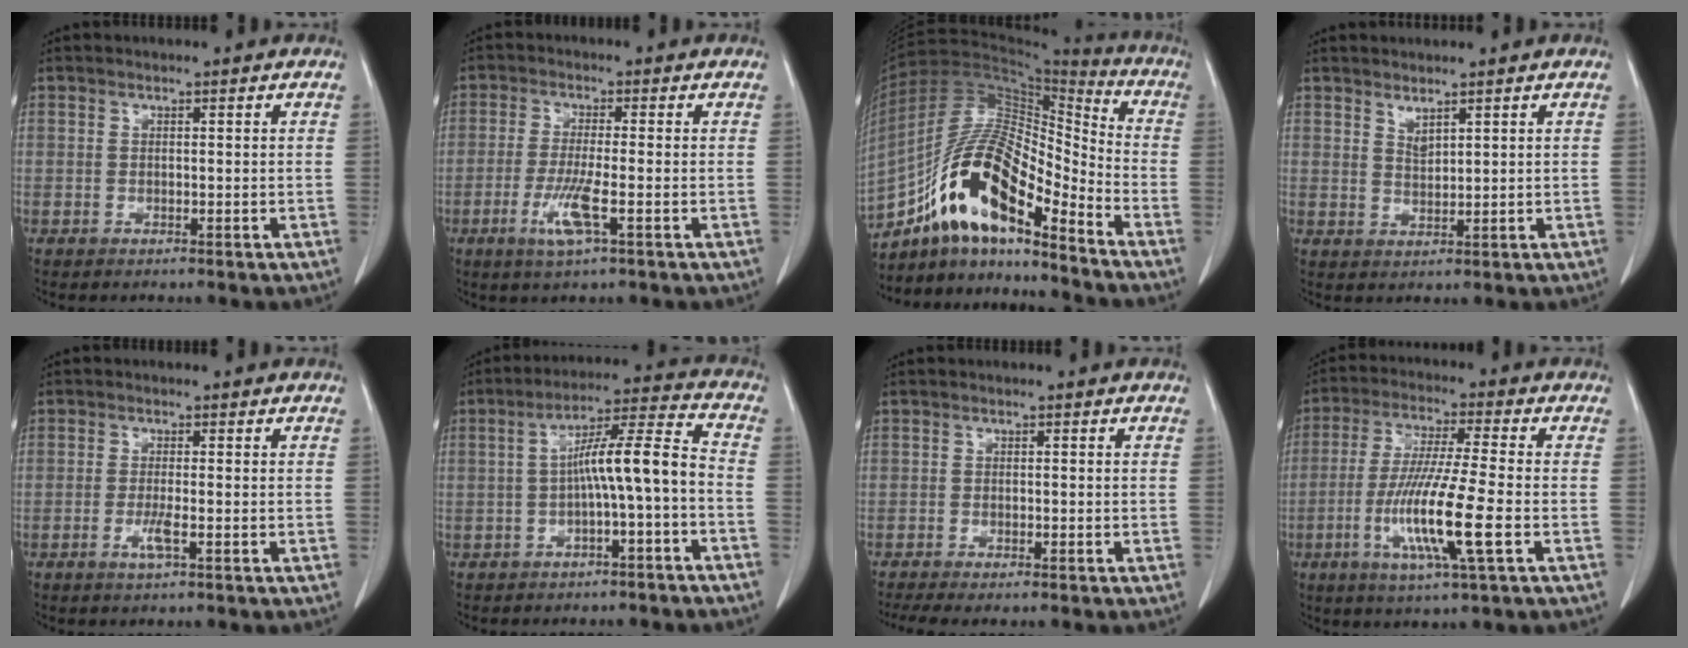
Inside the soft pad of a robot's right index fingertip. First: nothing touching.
{"total": 5.6, "force": [-2.2, 0.1, 5.2], "torque": [-0.107, -0.012, -0.041]}
{"total": 16.6, "force": [-10.8, 4.0, 11.9], "torque": [-0.228, 0.028, -0.190]}
{"total": 2.1, "force": [1.5, -0.4, 1.4], "torque": [-0.026, -0.007, 0.030]}
{"total": 2.3, "force": [-0.9, 0.0, 2.1], "torque": [-0.042, -0.004, -0.017]}
{"total": 9.1, "force": [-2.1, 0.2, 8.9], "torque": [-0.146, 0.032, -0.033]}
{"total": 5.1, "force": [-4.2, 0.4, 3.0], "torque": [-0.040, -0.008, -0.063]}
{"total": 12.5, "force": [-3.6, -0.2, 11.9], "torque": [-0.236, -0.020, -0.071]}